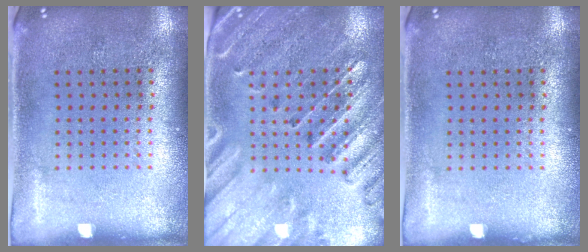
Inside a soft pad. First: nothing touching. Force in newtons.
{"total": 2.9, "press": 2.7, "slide": 1.1}
{"total": 0.0}